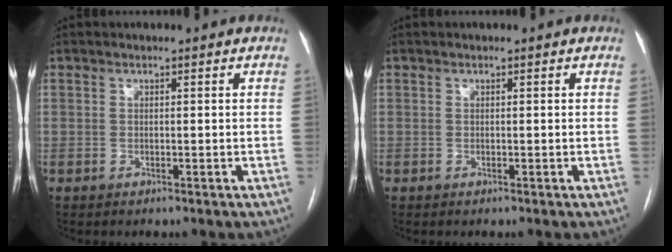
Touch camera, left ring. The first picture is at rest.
{"total": 0.0}